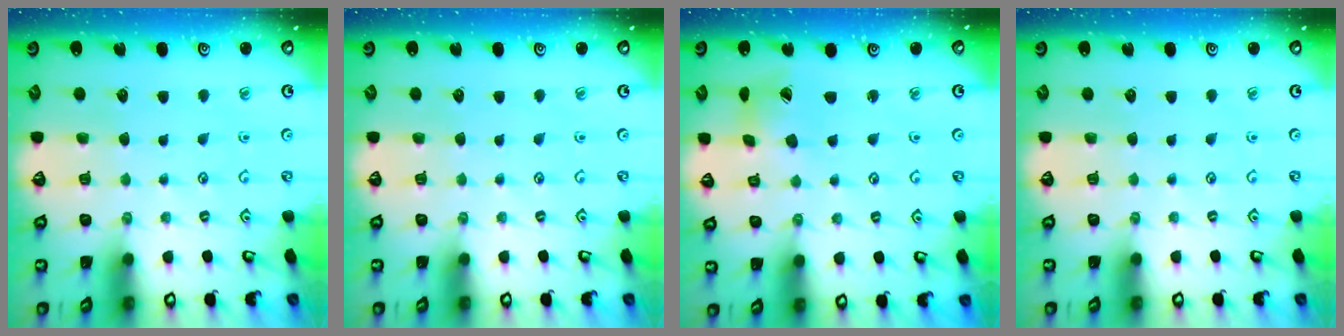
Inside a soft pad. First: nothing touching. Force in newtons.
{"total": 0.0}
{"total": 4.9, "press": 4.9, "slide": 0.5}
{"total": 0.0}